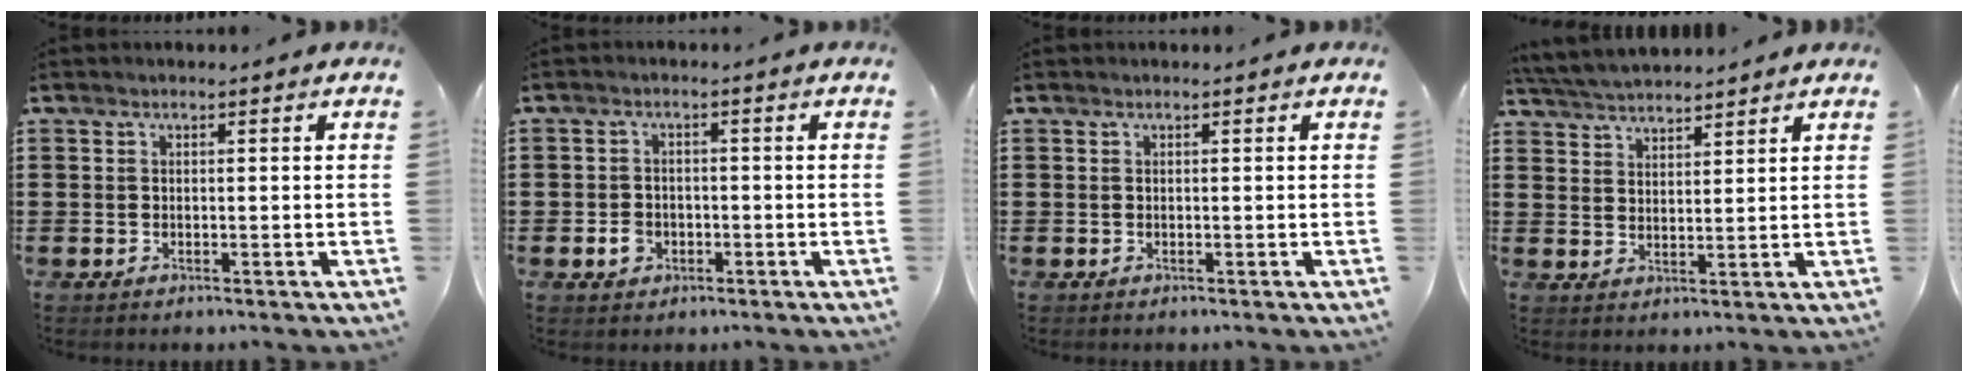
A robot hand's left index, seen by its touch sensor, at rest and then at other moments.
{"total": 2.5, "force": [-0.9, 2.0, 1.2], "torque": [-0.024, 0.002, -0.017]}
{"total": 0.0}
{"total": 4.5, "force": [4.4, 0.1, 0.6], "torque": [-0.027, -0.012, 0.082]}